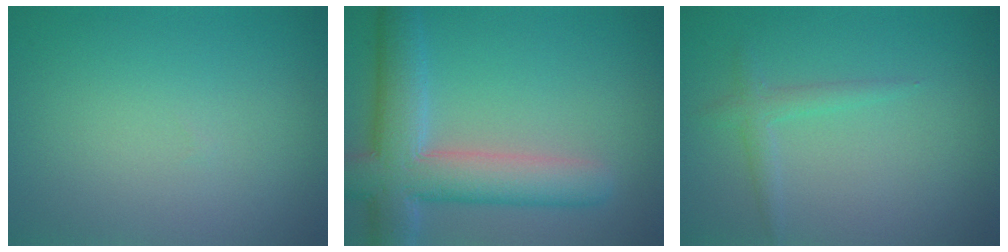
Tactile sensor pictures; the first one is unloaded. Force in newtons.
{"total": 8.0, "press": 8.0, "slide": 0.5}
{"total": 0.9, "press": 0.9, "slide": 0.1}